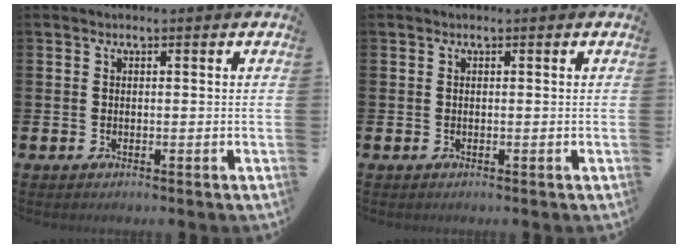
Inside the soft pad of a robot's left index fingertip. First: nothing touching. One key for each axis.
{"total": 0.0}